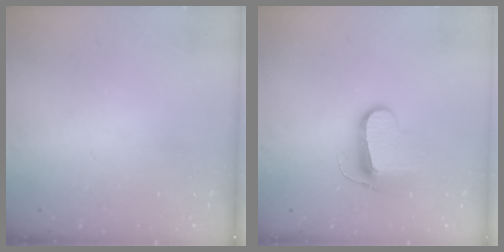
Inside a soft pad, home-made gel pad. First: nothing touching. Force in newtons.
{"total": 9.8, "press": 9.8, "slide": 0.5}